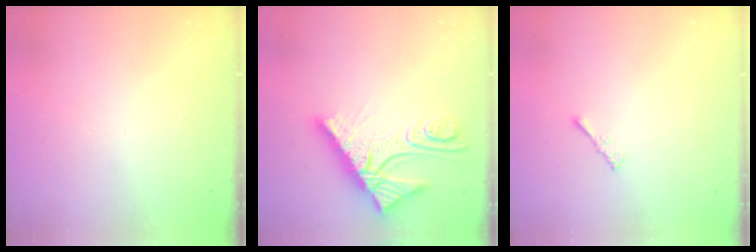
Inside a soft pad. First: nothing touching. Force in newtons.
{"total": 11.8, "press": 11.7, "slide": 1.0}
{"total": 1.5, "press": 1.4, "slide": 0.4}